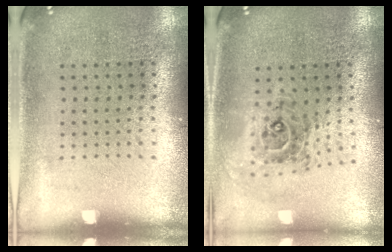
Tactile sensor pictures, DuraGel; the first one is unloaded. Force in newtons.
{"total": 1.0, "press": 0.9, "slide": 0.3}